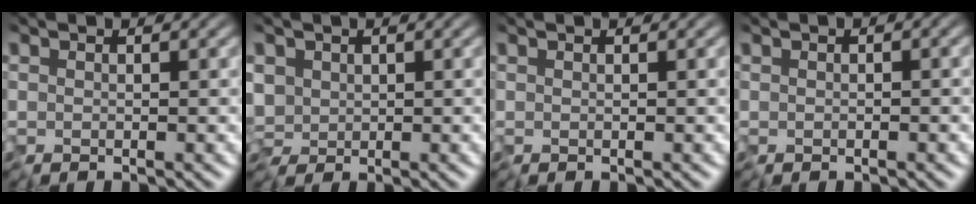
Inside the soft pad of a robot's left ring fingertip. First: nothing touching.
{"total": 2.6, "force": [0.1, 2.3, 1.2], "torque": [-0.040, 0.000, -0.001]}
{"total": 0.0}
{"total": 1.1, "force": [0.2, 0.7, 0.9], "torque": [-0.017, 0.008, -0.003]}